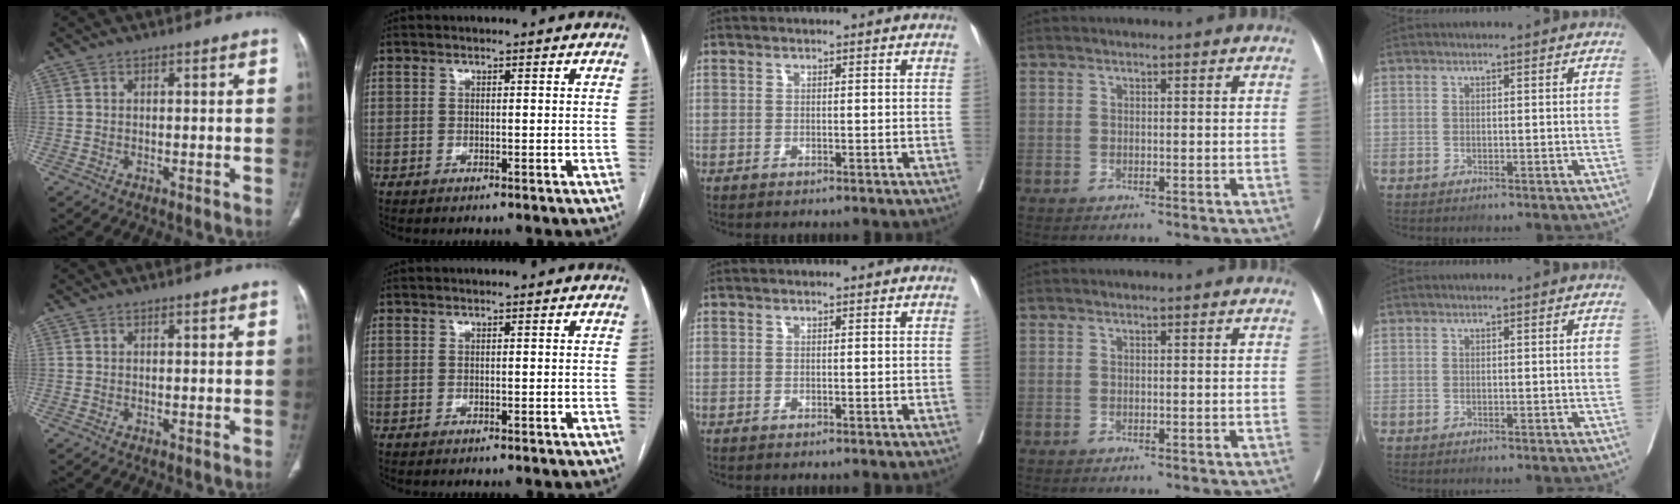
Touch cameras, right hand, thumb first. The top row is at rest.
{}